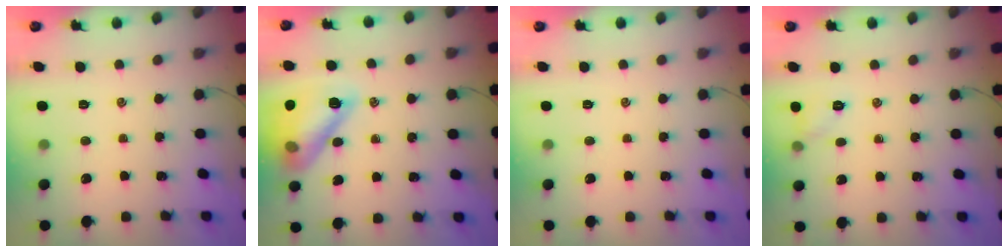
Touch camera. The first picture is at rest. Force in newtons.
{"total": 15.8, "press": 15.8, "slide": 1.1}
{"total": 0.0}
{"total": 5.6, "press": 5.5, "slide": 1.3}